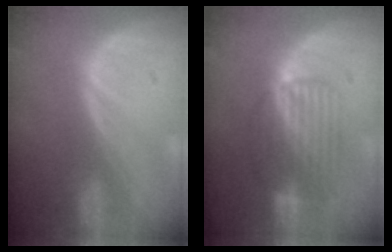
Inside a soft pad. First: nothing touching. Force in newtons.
{"total": 7.4, "press": 7.2, "slide": 1.7}